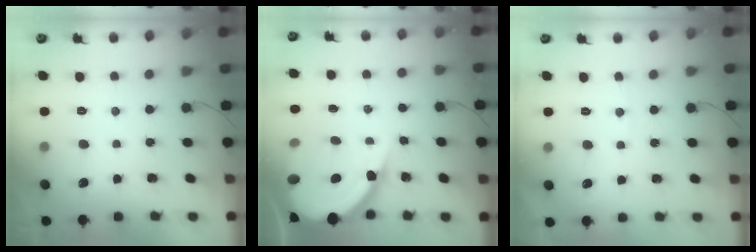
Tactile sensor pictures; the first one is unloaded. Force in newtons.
{"total": 16.2, "press": 16.2, "slide": 1.6}
{"total": 3.2, "press": 3.2, "slide": 0.3}